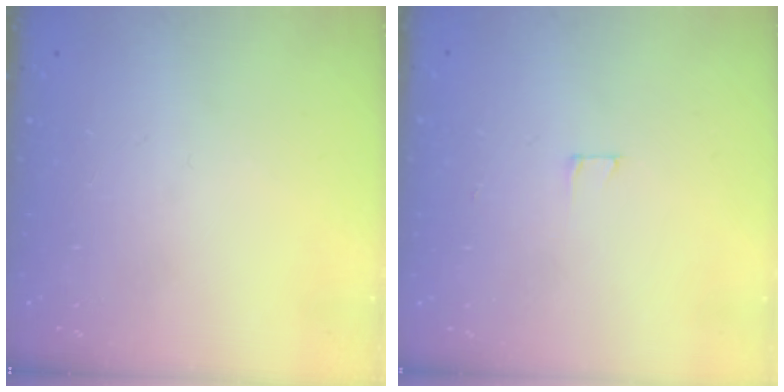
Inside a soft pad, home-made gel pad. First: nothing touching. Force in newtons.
{"total": 2.5, "press": 2.5, "slide": 0.2}